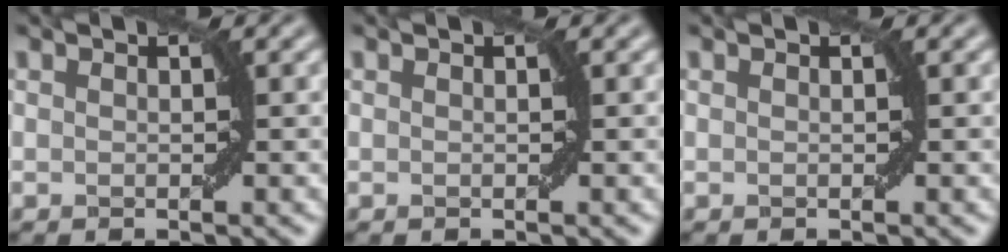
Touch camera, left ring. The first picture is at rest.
{"total": 0.0}
{"total": 0.0}